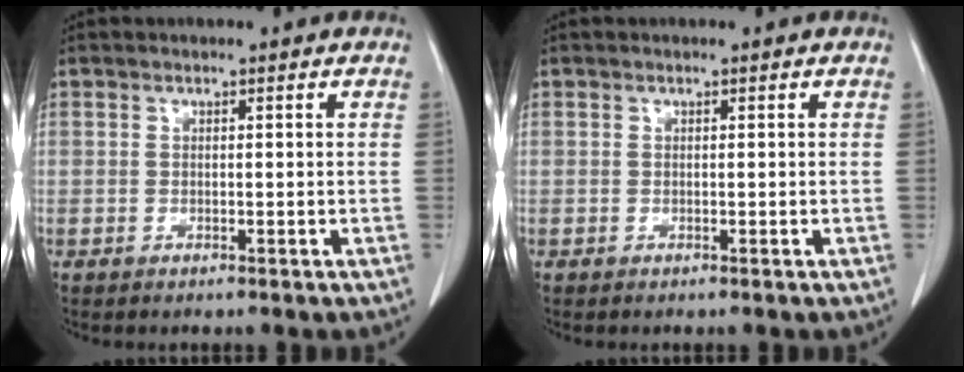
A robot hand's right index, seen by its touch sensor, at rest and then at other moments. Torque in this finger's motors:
{"motor_torque": [0.00, 0.00, 0.00, 0.00]}